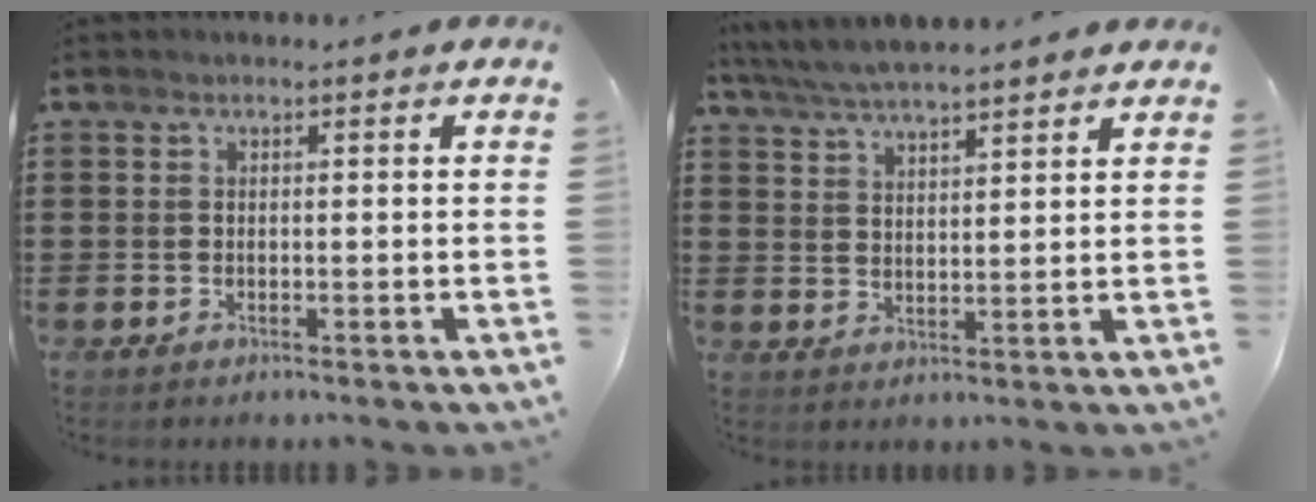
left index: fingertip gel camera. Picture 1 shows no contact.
{"total": 4.8, "force": [4.5, 0.3, 1.4], "torque": [-0.043, -0.017, 0.080]}